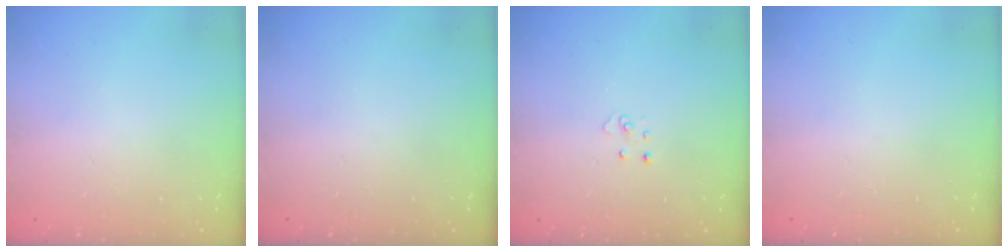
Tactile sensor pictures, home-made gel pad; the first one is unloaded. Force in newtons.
{"total": 0.0}
{"total": 3.7, "press": 3.7, "slide": 0.3}
{"total": 0.0}